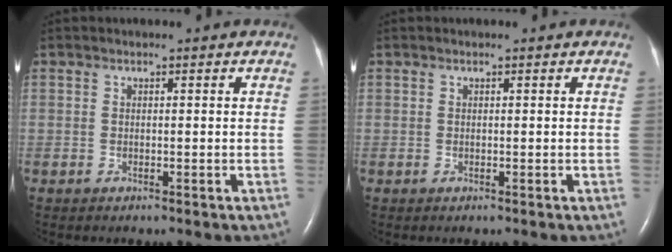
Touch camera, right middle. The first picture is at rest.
{"total": 0.0}